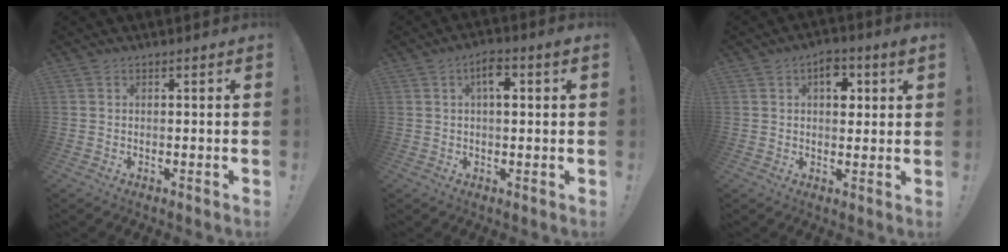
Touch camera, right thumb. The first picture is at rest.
{"total": 5.4, "force": [1.4, 2.2, 4.7], "torque": [-0.070, 0.005, 0.018]}
{"total": 6.9, "force": [2.4, 4.6, 4.4], "torque": [-0.038, -0.006, 0.035]}